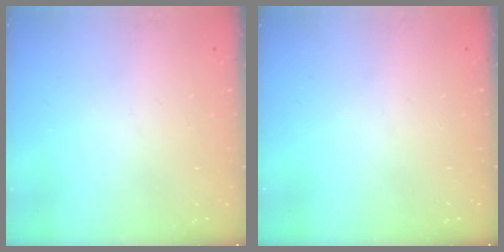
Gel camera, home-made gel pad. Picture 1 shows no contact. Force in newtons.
{"total": 0.0}